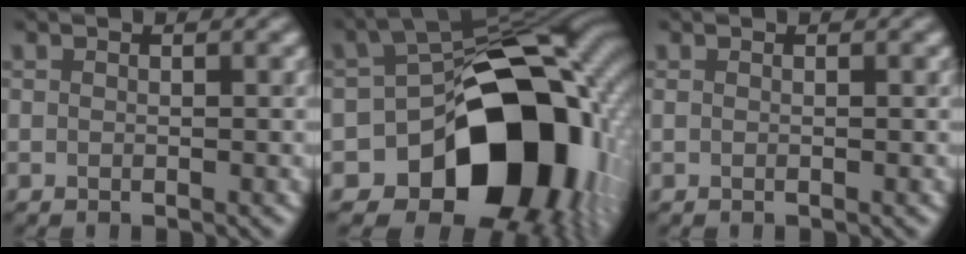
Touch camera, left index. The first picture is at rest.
{"total": 17.9, "force": [-5.7, 12.6, 11.3], "torque": [-0.126, -0.027, -0.087]}
{"total": 0.0}